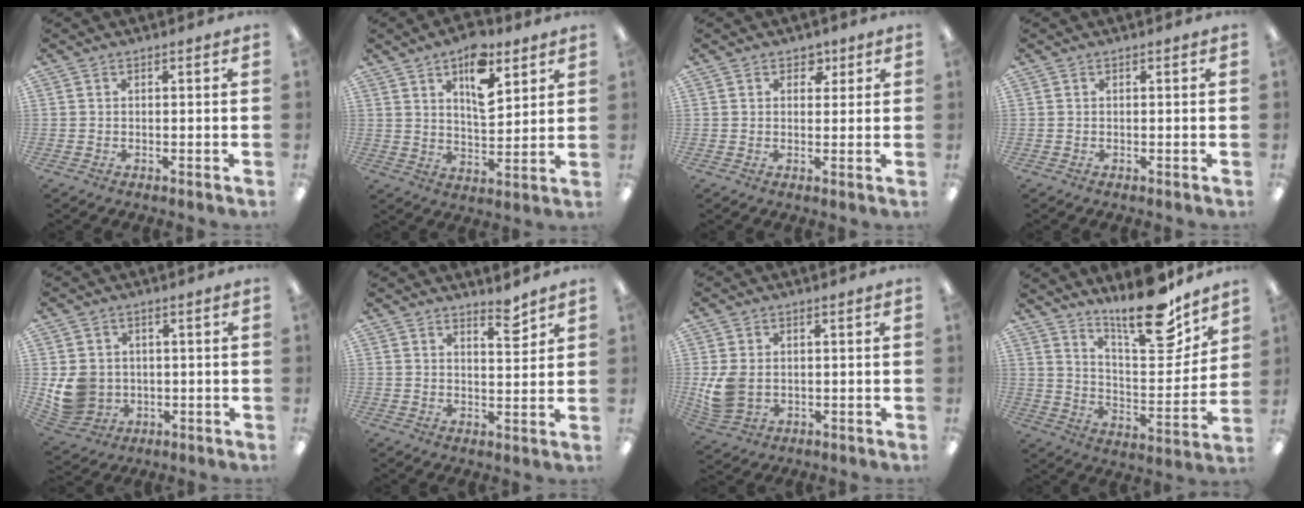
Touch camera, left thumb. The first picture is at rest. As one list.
[{"total": 13.6, "force": [8.2, 6.4, 8.8], "torque": [-0.115, -0.043, 0.136]}, {"total": 3.0, "force": [1.5, 2.3, 1.2], "torque": [-0.002, -0.005, 0.023]}, {"total": 0.0}, {"total": 8.2, "force": [0.1, 7.6, 3.0], "torque": [-0.080, 0.006, 0.010]}, {"total": 4.7, "force": [4.0, 1.0, 2.3], "torque": [-0.014, -0.034, 0.064]}, {"total": 6.7, "force": [0.1, 5.0, 4.5], "torque": [-0.097, -0.001, 0.005]}, {"total": 18.2, "force": [14.9, 4.4, 9.5], "torque": [-0.147, -0.109, 0.248]}]